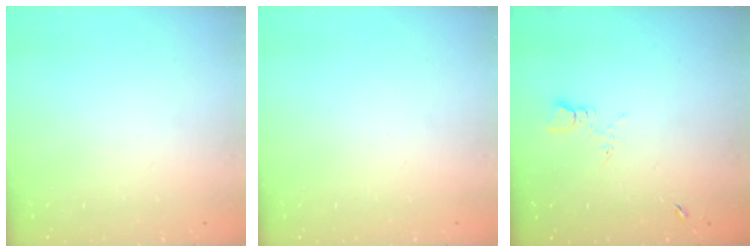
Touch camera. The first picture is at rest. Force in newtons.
{"total": 0.0}
{"total": 3.5, "press": 3.5, "slide": 0.5}